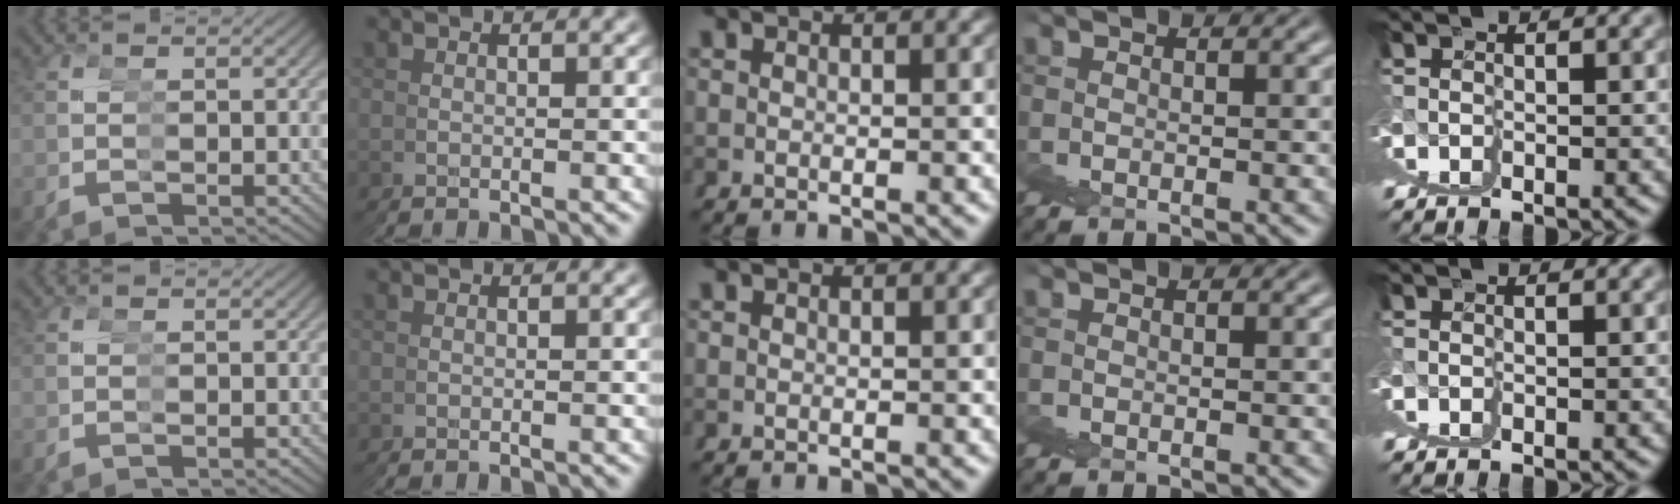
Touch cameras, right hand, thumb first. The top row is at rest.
{}